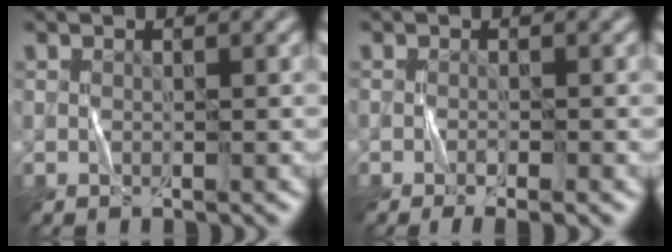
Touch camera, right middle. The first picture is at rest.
{"total": 2.6, "force": [-1.5, 0.5, 2.1], "torque": [-0.036, -0.001, -0.025]}